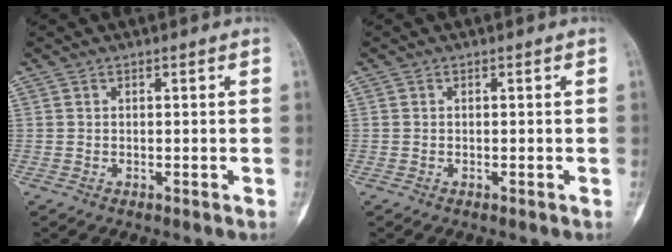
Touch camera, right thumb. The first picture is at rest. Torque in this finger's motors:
{"motor_torque": [0.02, 0.02, 0.01, 0.01, 0.00]}